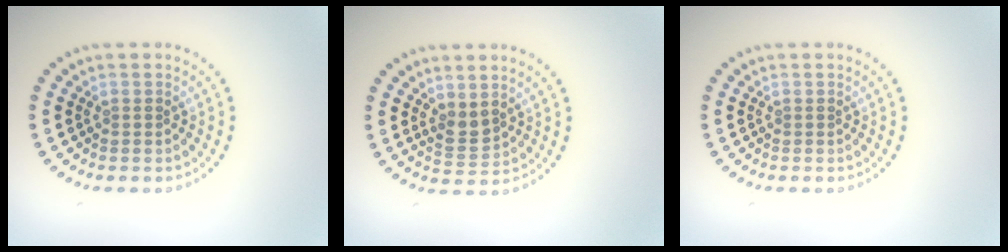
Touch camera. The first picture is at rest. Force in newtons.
{"total": 1.8, "press": 1.5, "slide": 1.0}
{"total": 0.0}